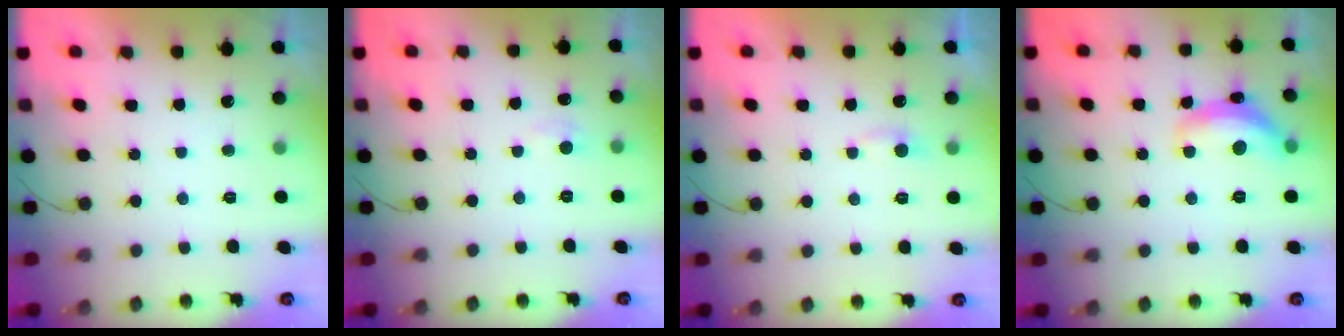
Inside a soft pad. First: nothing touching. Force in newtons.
{"total": 2.8, "press": 2.7, "slide": 0.4}
{"total": 3.0, "press": 3.0, "slide": 0.3}
{"total": 14.2, "press": 14.2, "slide": 0.9}